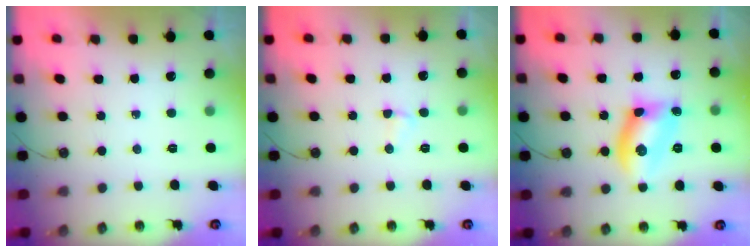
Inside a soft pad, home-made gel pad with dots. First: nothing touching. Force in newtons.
{"total": 2.5, "press": 2.5, "slide": 0.7}
{"total": 10.0, "press": 10.0, "slide": 0.7}